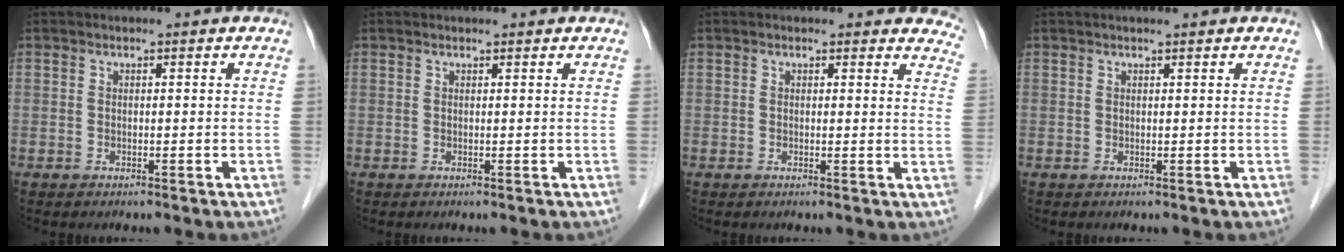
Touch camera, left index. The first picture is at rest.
{"total": 1.2, "force": [1.1, 0.5, 0.2], "torque": [0.005, 0.009, 0.016]}
{"total": 9.9, "force": [9.2, 3.3, 1.5], "torque": [0.032, -0.019, 0.070]}
{"total": 1.9, "force": [1.6, 0.4, 1.0], "torque": [-0.005, 0.011, 0.024]}